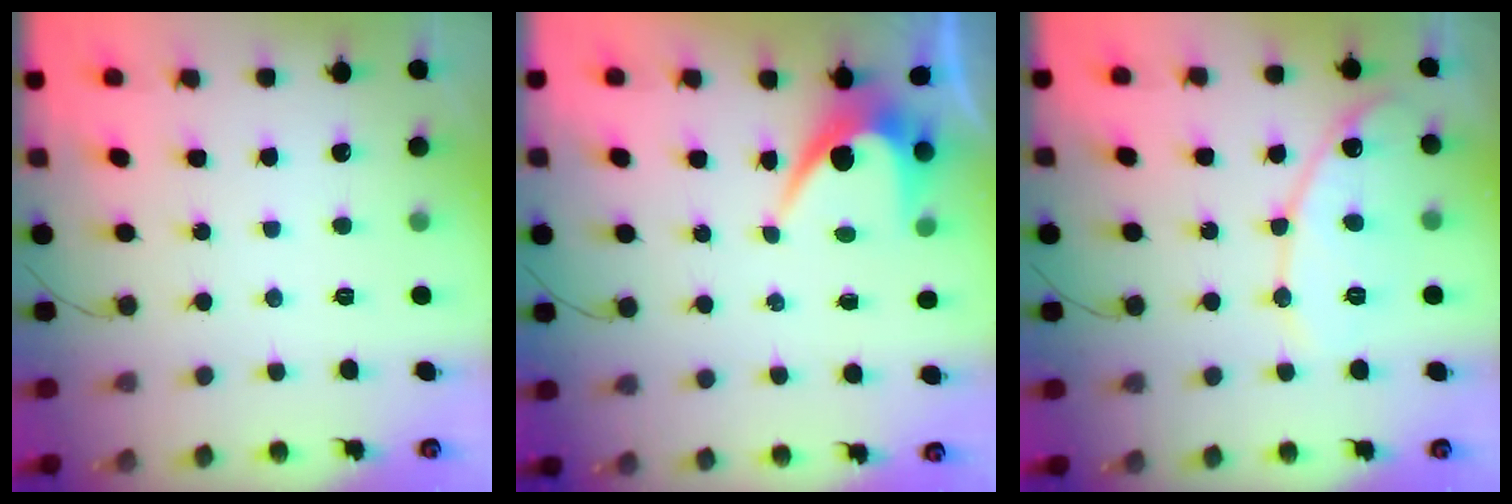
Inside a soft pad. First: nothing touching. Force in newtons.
{"total": 5.8, "press": 5.7, "slide": 0.5}
{"total": 11.6, "press": 11.6, "slide": 1.0}